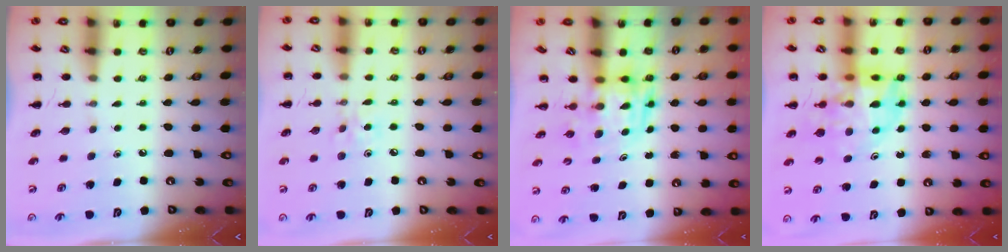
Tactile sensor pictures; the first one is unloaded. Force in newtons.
{"total": 4.0, "press": 3.8, "slide": 1.4}
{"total": 3.9, "press": 3.8, "slide": 0.7}
{"total": 13.5, "press": 12.9, "slide": 3.9}